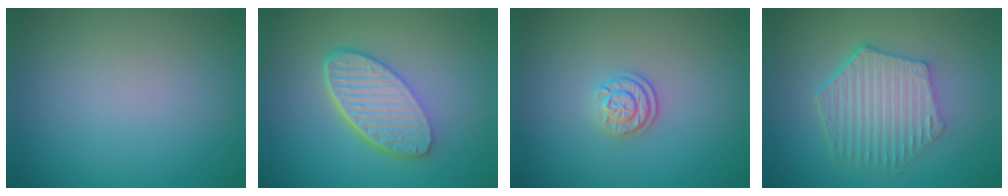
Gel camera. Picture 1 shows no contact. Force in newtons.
{"total": 6.0, "press": 4.4, "slide": 4.1}
{"total": 2.2, "press": 1.8, "slide": 1.3}
{"total": 6.1, "press": 4.7, "slide": 4.0}